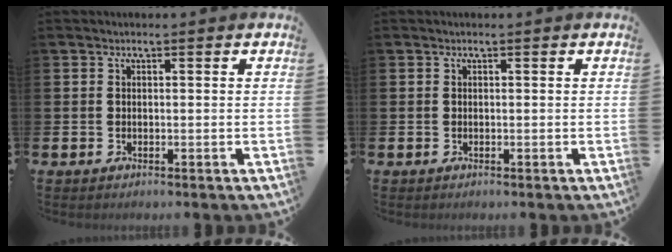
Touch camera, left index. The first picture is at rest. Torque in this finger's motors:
{"motor_torque": [0.00, 0.00, 0.01, 0.00]}